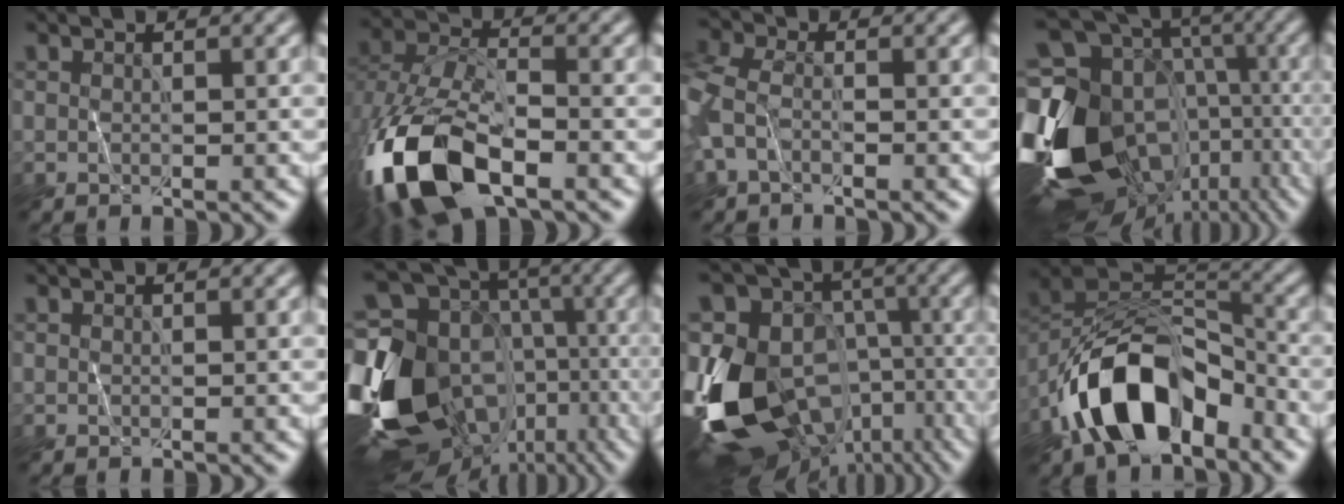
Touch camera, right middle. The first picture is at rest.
{"total": 13.0, "force": [-5.8, 6.8, 9.5], "torque": [-0.219, -0.027, -0.106]}
{"total": 4.0, "force": [-1.1, 2.5, 2.9], "torque": [-0.082, 0.004, -0.037]}
{"total": 21.5, "force": [-6.4, 16.5, 12.1], "torque": [-0.233, -0.014, -0.105]}
{"total": 0.0}
{"total": 21.0, "force": [-5.7, 16.4, 11.9], "torque": [-0.245, -0.009, -0.089]}
{"total": 18.4, "force": [-4.3, 13.7, 11.5], "torque": [-0.243, -0.008, -0.051]}
{"total": 10.8, "force": [-5.8, 5.7, 7.1], "torque": [-0.127, 0.010, -0.113]}